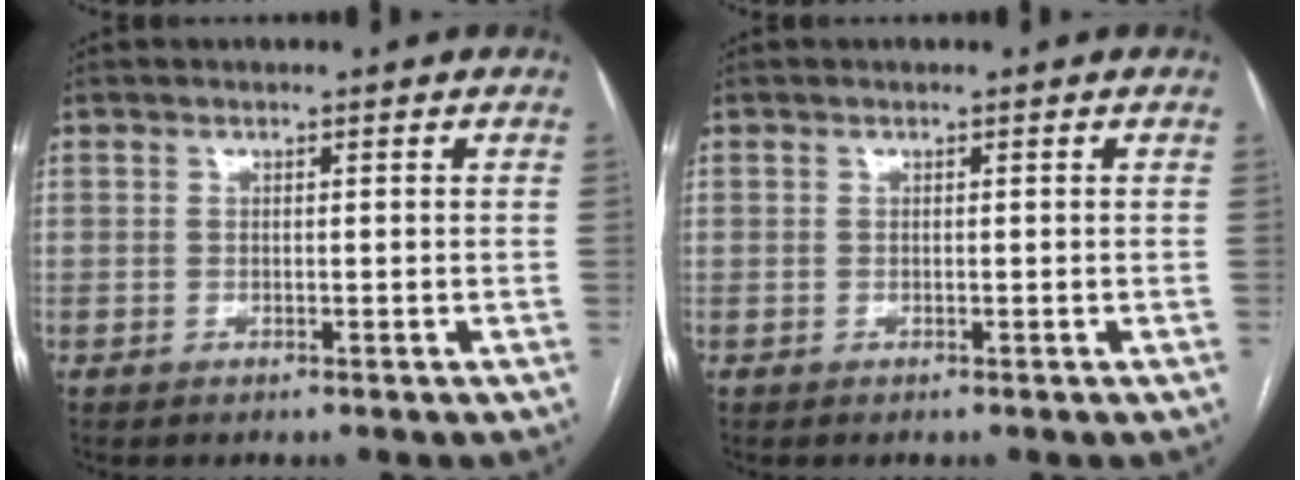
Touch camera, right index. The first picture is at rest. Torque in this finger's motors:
{"motor_torque": [0.07, 0.05, 0.01, 0.01]}